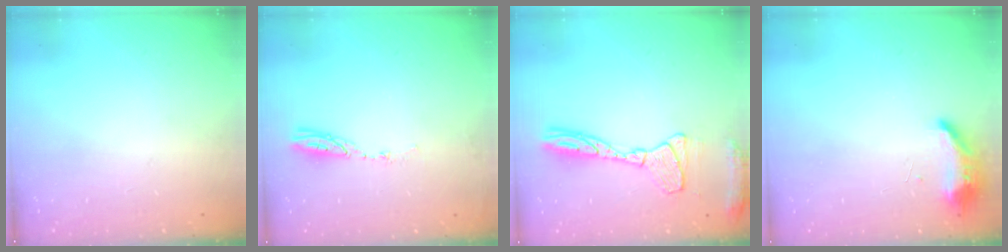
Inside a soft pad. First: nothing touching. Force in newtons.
{"total": 3.8, "press": 3.8, "slide": 0.3}
{"total": 14.2, "press": 14.1, "slide": 1.2}
{"total": 8.5, "press": 8.3, "slide": 2.0}